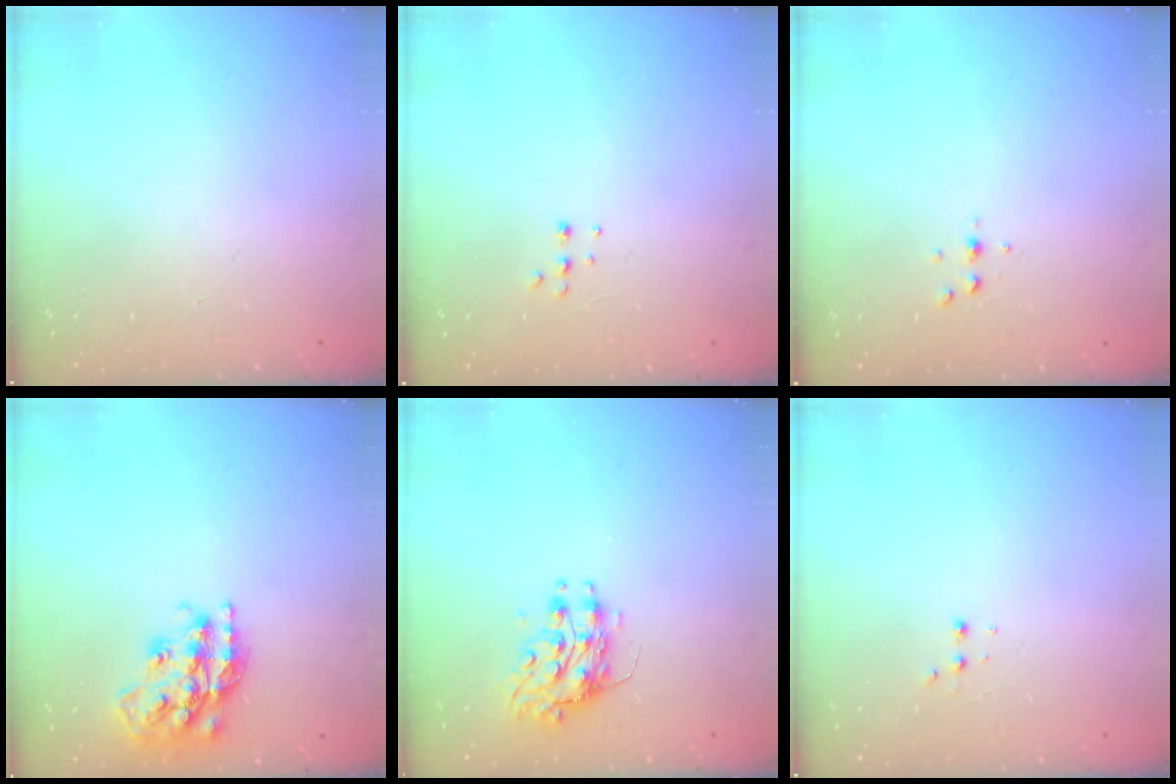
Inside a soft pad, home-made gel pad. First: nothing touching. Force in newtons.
{"total": 4.5, "press": 4.4, "slide": 0.8}
{"total": 2.6, "press": 2.6, "slide": 0.3}
{"total": 18.6, "press": 18.5, "slide": 1.5}
{"total": 8.1, "press": 8.1, "slide": 0.2}
{"total": 2.5, "press": 2.4, "slide": 0.8}